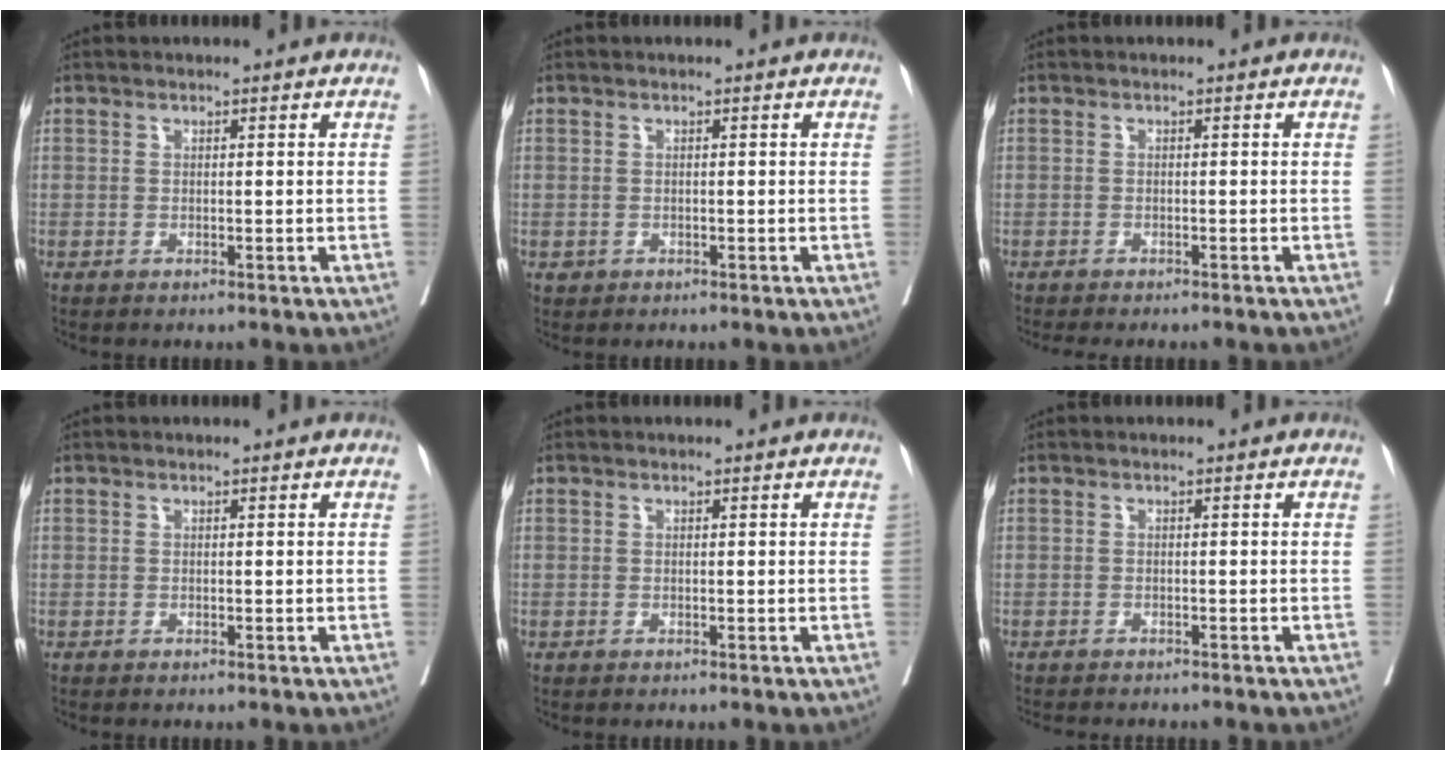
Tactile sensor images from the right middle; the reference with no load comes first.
{"total": 0.6, "force": [-0.2, 0.6, 0.1], "torque": [-0.003, 0.003, 0.000]}
{"total": 6.0, "force": [-5.3, 1.2, 2.5], "torque": [-0.022, -0.006, -0.071]}
{"total": 0.0}
{"total": 0.0}
{"total": 5.5, "force": [-5.0, 1.2, 2.1], "torque": [-0.024, -0.005, -0.066]}